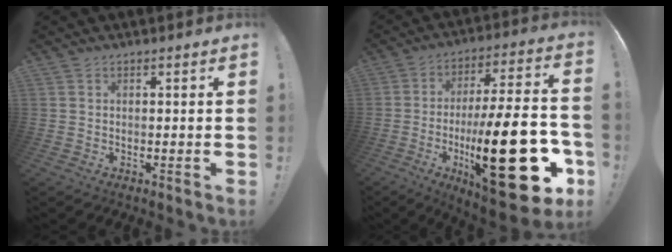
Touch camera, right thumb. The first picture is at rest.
{"total": 32.7, "force": [-8.2, 10.6, 29.8], "torque": [-0.477, 0.036, -0.114]}